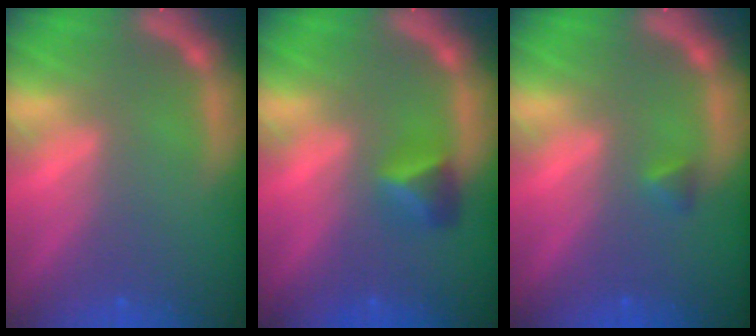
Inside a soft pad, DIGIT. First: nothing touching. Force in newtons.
{"total": 2.4}
{"total": 0.9}